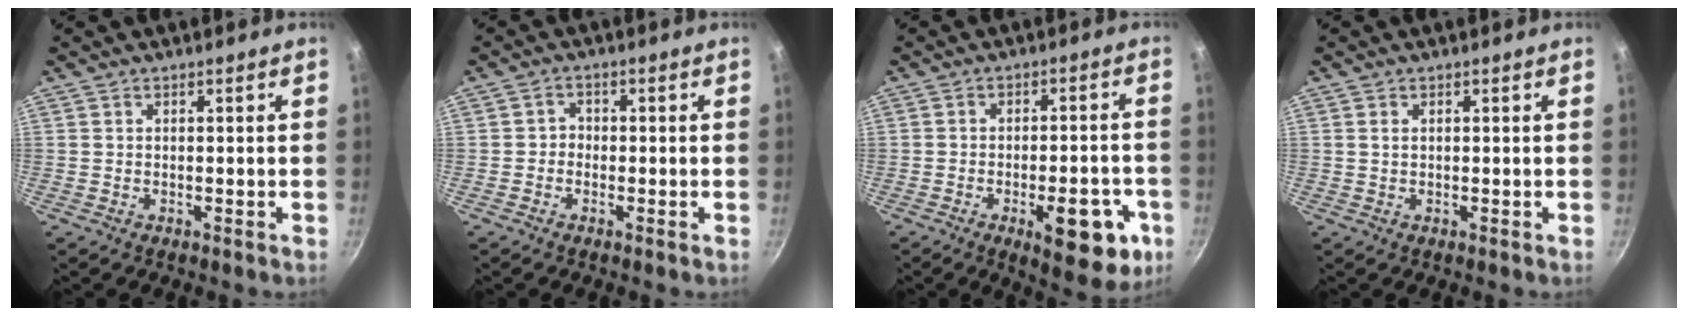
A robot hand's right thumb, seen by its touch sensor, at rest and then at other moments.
{"total": 1.9, "force": [-0.7, 1.6, 0.6], "torque": [-0.001, 0.010, -0.017]}
{"total": 14.0, "force": [-5.3, 5.9, 11.5], "torque": [-0.108, 0.018, -0.063]}
{"total": 0.8, "force": [0.2, 0.5, 0.6], "torque": [-0.012, 0.000, 0.006]}